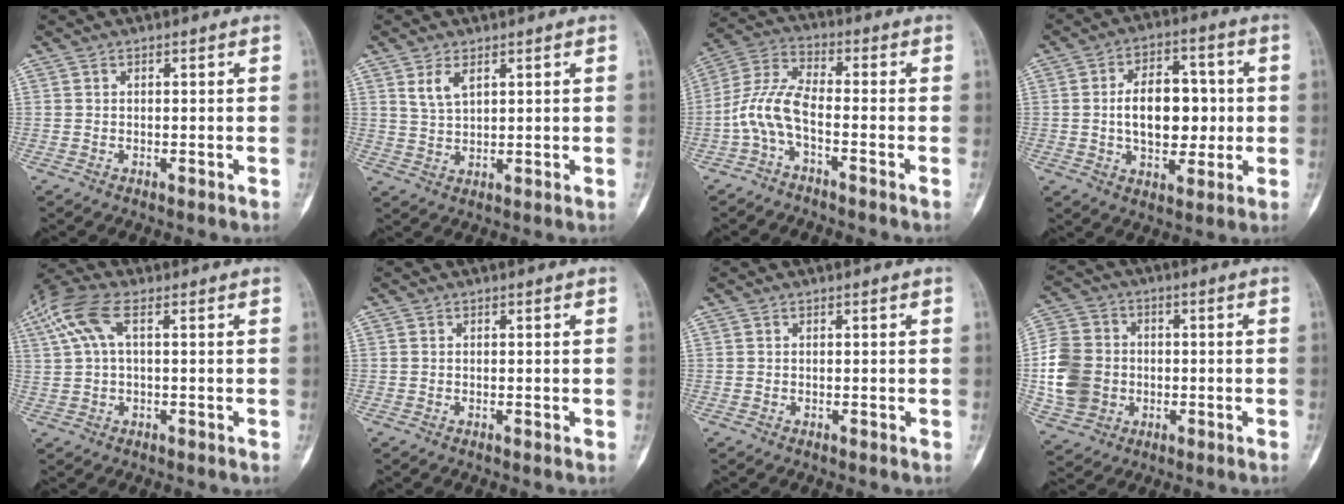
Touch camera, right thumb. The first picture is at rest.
{"total": 3.1, "force": [2.3, 1.9, 1.0], "torque": [-0.023, -0.006, 0.050]}
{"total": 6.2, "force": [-2.8, 2.5, 5.0], "torque": [-0.131, 0.043, -0.069]}
{"total": 12.9, "force": [0.2, 8.0, 10.2], "torque": [-0.123, 0.014, 0.006]}
{"total": 8.6, "force": [2.9, 3.7, 7.2], "torque": [-0.180, 0.028, 0.056]}
{"total": 0.0}
{"total": 0.0}
{"total": 12.6, "force": [-1.6, 10.7, 6.5], "torque": [-0.123, 0.013, -0.030]}